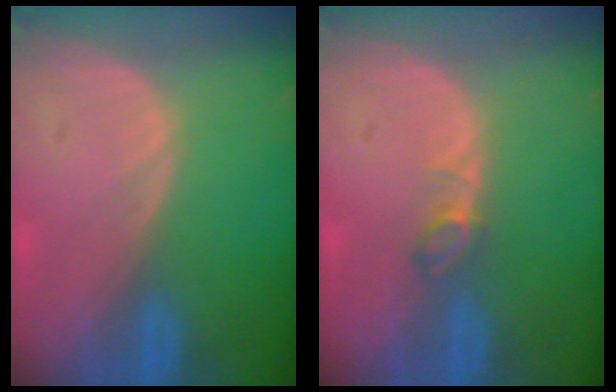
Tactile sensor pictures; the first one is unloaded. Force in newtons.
{"total": 2.1, "press": 2.1, "slide": 0.4}